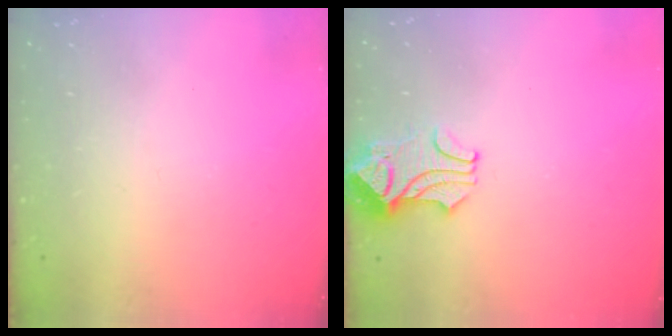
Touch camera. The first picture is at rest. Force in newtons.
{"total": 2.3, "press": 2.2, "slide": 0.7}